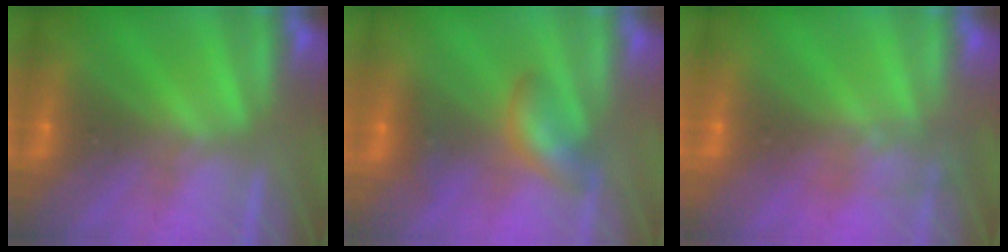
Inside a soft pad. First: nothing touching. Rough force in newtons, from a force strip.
{"total": 2.7}
{"total": 1.4}